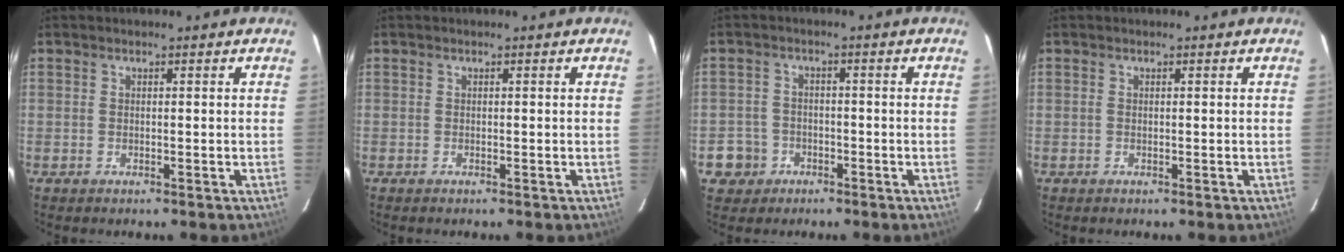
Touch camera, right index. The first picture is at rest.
{"total": 0.0}
{"total": 5.4, "force": [-2.4, 4.8, 0.6], "torque": [-0.023, 0.023, -0.038]}
{"total": 0.0}